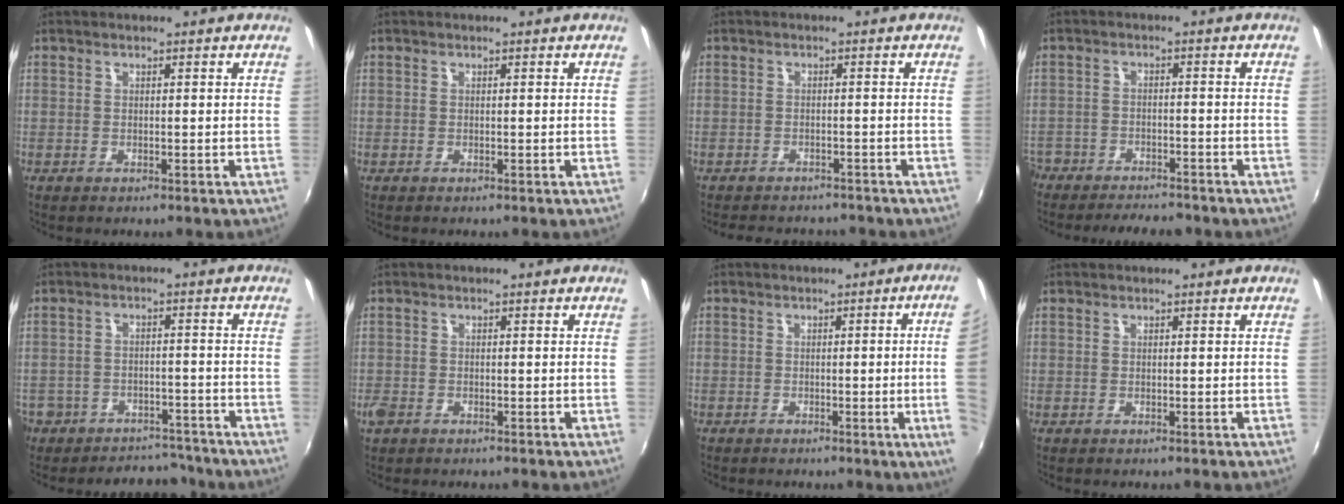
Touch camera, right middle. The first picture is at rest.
{"total": 0.0}
{"total": 8.6, "force": [-7.6, 2.9, 2.9], "torque": [-0.067, -0.011, -0.105]}
{"total": 11.6, "force": [-9.6, 5.0, 4.0], "torque": [-0.122, -0.003, -0.147]}
{"total": 12.8, "force": [-9.5, 8.1, 3.1], "torque": [-0.101, 0.016, -0.122]}
{"total": 2.6, "force": [-1.6, 1.7, 1.2], "torque": [-0.028, -0.007, -0.032]}
{"total": 9.6, "force": [-0.4, -0.7, 9.5], "torque": [-0.094, -0.003, -0.003]}
{"total": 0.0}